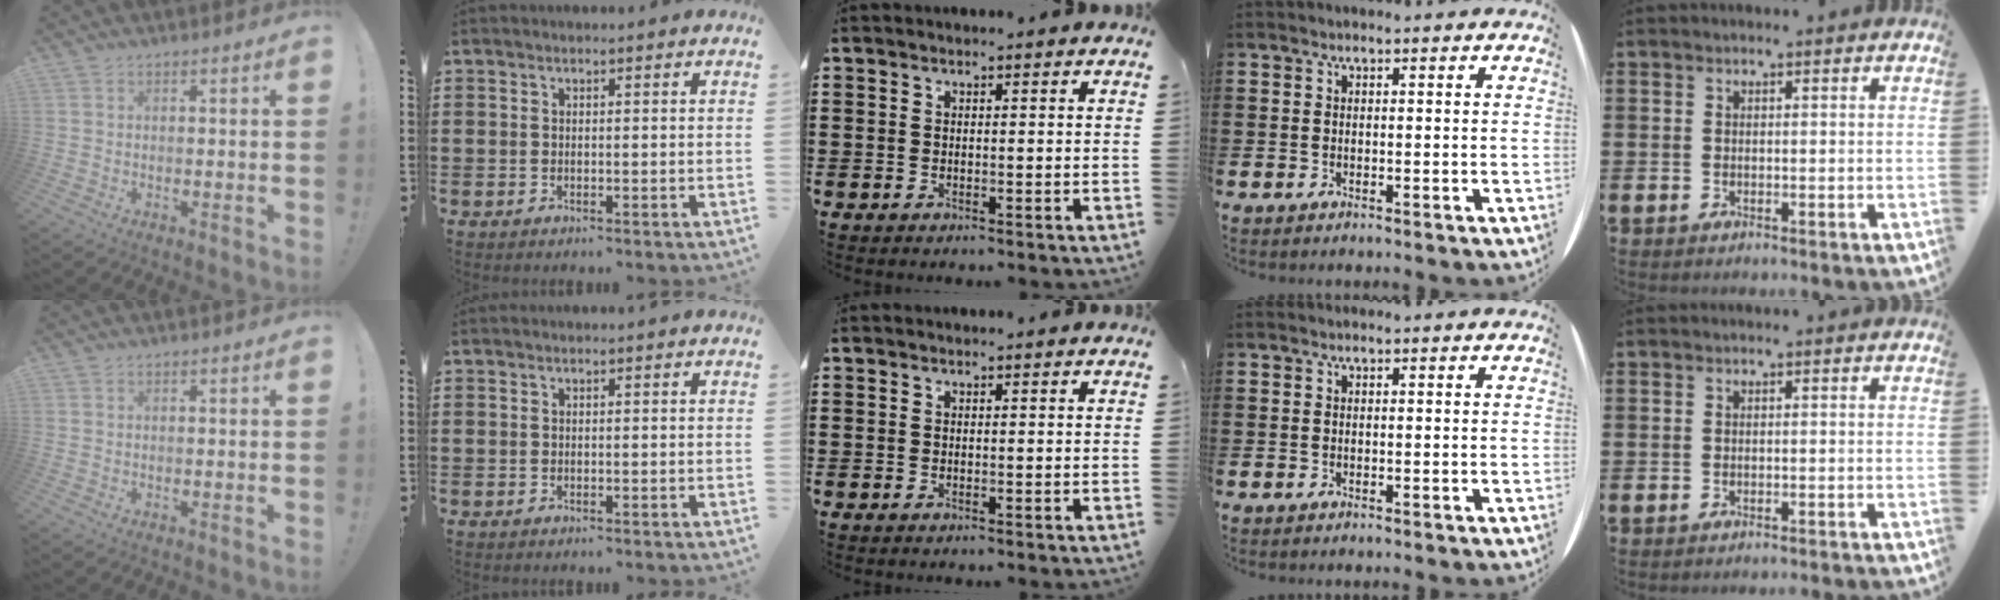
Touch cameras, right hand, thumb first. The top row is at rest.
{}